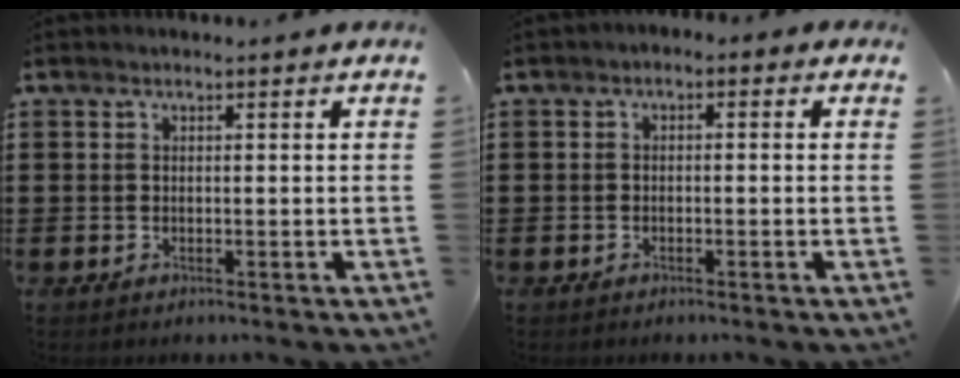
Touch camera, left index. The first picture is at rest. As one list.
[{"total": 1.3, "force": [-1.2, 0.6, 0.2], "torque": [-0.008, 0.005, -0.027]}]